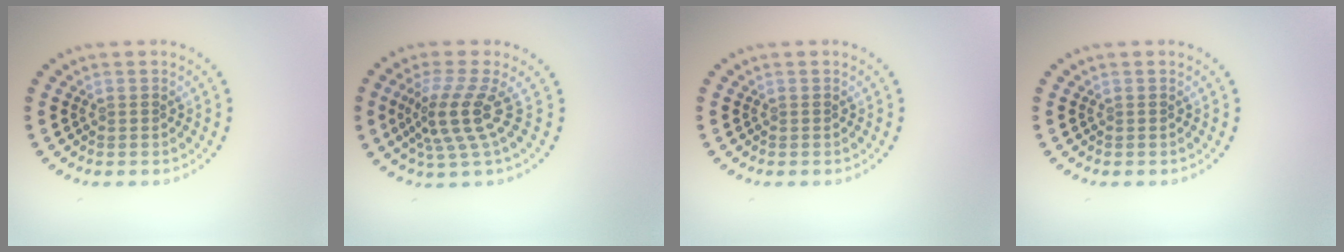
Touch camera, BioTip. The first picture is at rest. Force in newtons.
{"total": 4.0, "press": 2.8, "slide": 2.9}
{"total": 0.0}
{"total": 0.0}